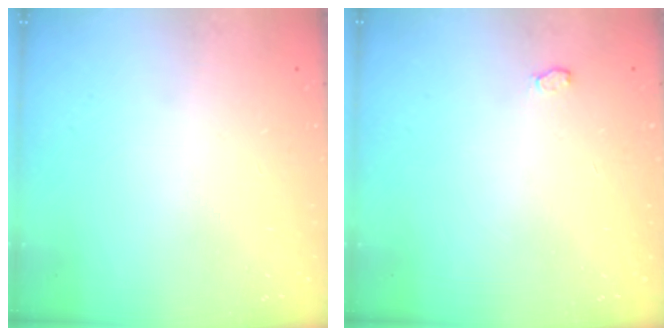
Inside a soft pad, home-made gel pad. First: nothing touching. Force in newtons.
{"total": 4.5, "press": 4.4, "slide": 0.9}